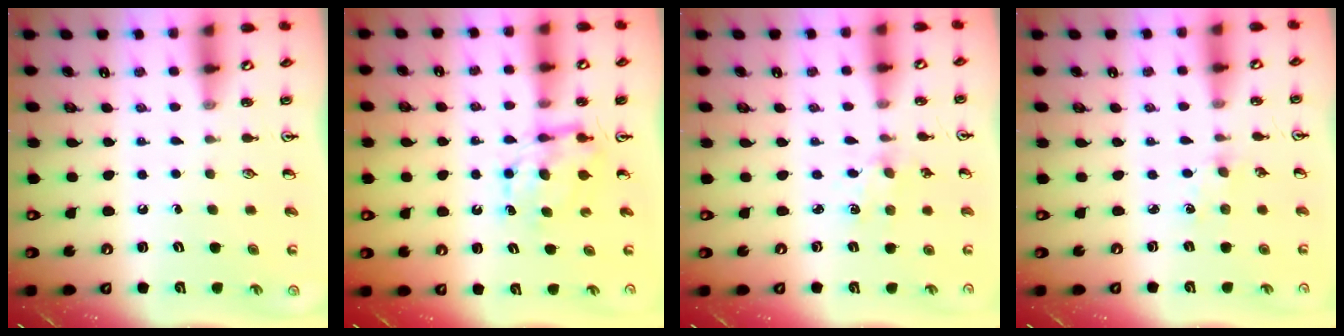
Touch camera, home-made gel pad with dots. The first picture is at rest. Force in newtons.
{"total": 6.9, "press": 6.9, "slide": 0.2}
{"total": 1.5, "press": 1.5, "slide": 0.3}
{"total": 2.8, "press": 2.8, "slide": 0.4}